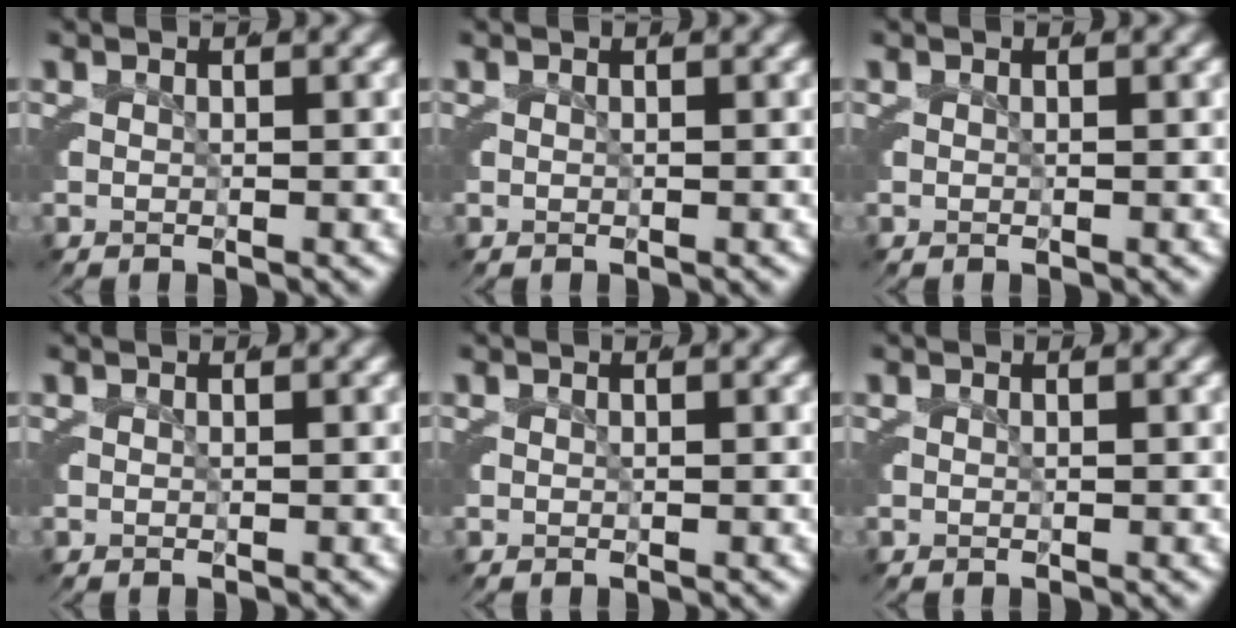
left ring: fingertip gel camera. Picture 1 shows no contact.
{"total": 0.0}
{"total": 0.0}
{"total": 0.0}
{"total": 0.0}
{"total": 0.0}